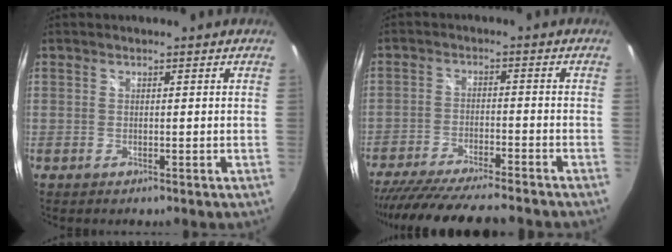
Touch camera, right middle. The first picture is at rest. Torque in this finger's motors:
{"motor_torque": [1.03, -1.11, 0.24, 0.08]}